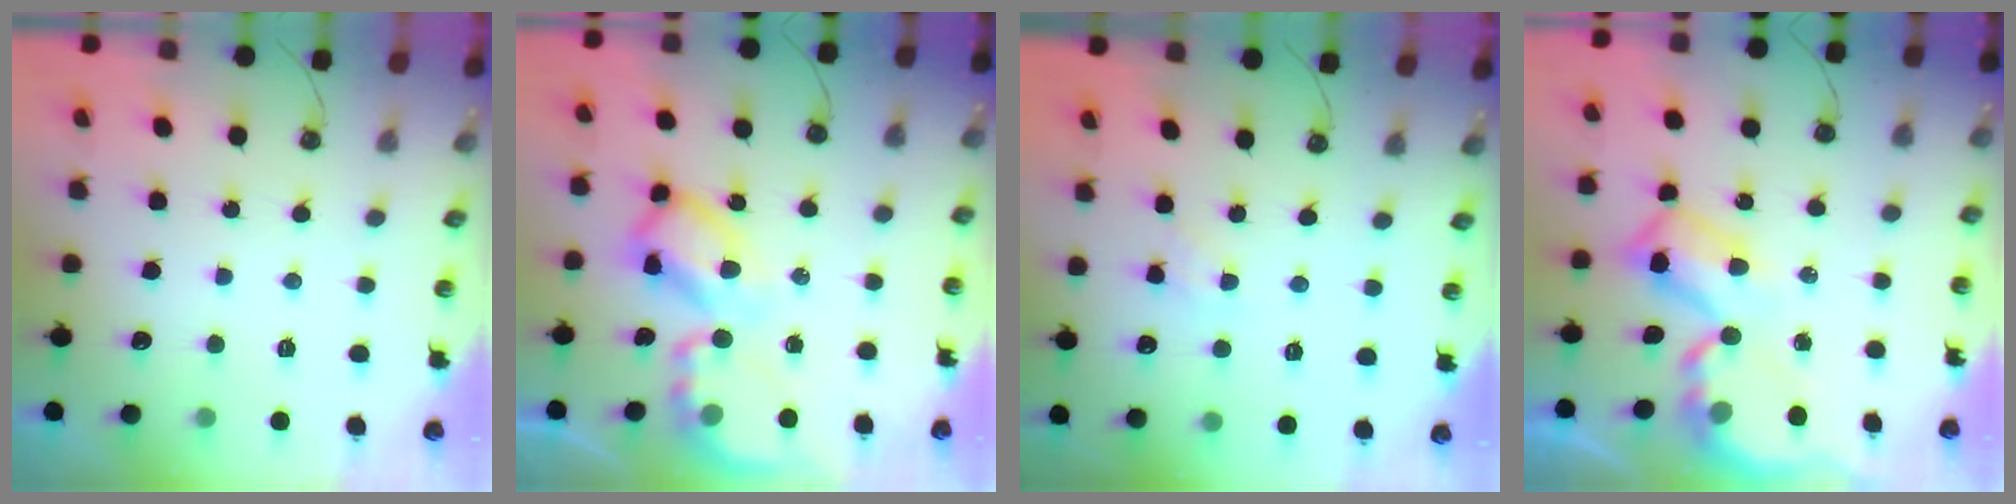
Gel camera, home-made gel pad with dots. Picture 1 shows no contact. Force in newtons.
{"total": 13.2, "press": 13.1, "slide": 1.2}
{"total": 2.8, "press": 2.8, "slide": 0.5}
{"total": 8.2, "press": 8.2, "slide": 0.7}